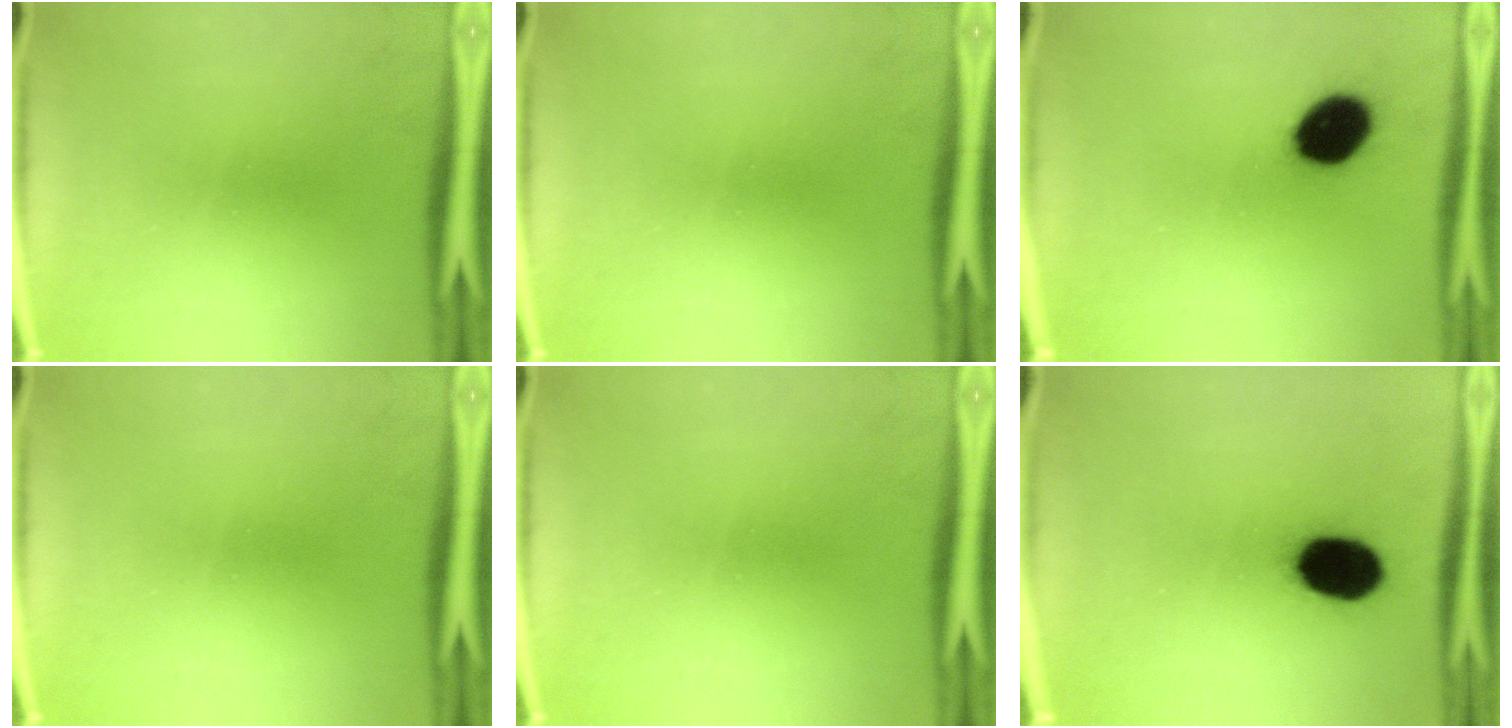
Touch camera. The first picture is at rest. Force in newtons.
{"total": 0.0}
{"total": 10.9}
{"total": 0.0}
{"total": 0.0}
{"total": 16.2}